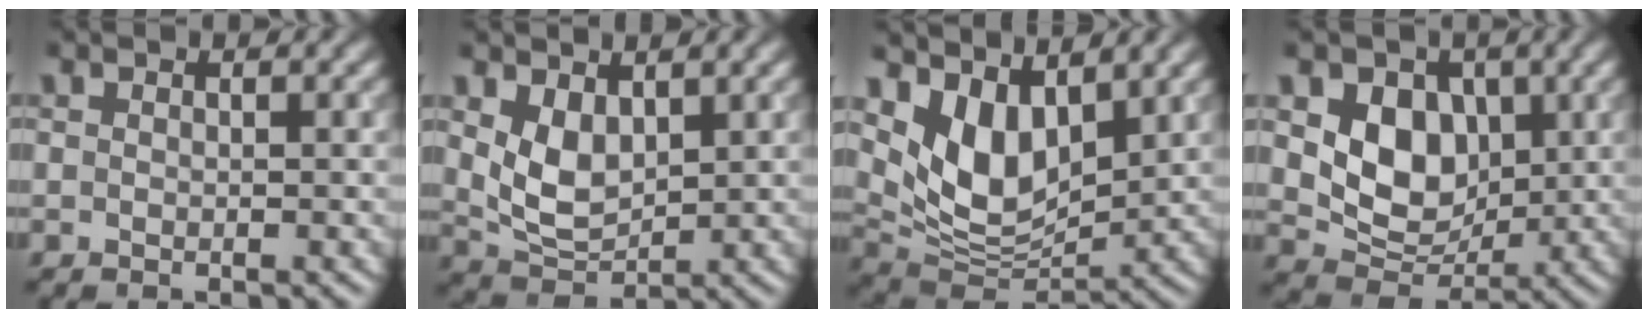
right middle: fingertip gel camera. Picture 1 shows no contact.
{"total": 3.7, "force": [1.3, 2.3, 2.6], "torque": [-0.062, -0.006, 0.034]}
{"total": 6.5, "force": [3.2, 3.6, 4.4], "torque": [-0.090, -0.020, 0.062]}
{"total": 6.3, "force": [1.3, 4.8, 3.8], "torque": [-0.067, -0.009, 0.021]}